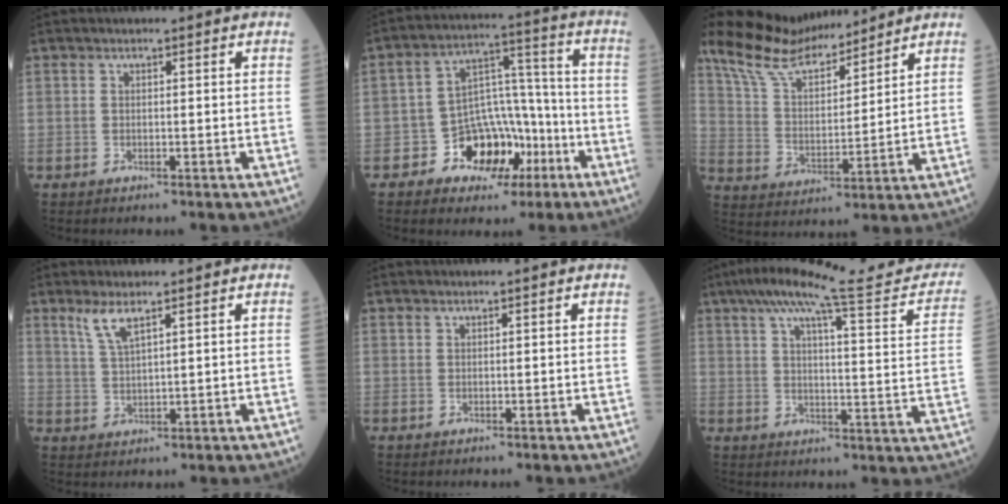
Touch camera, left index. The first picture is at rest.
{"total": 10.5, "force": [-5.0, 7.5, 5.3], "torque": [-0.083, 0.036, -0.071]}
{"total": 13.5, "force": [11.9, 3.2, 5.6], "torque": [-0.116, 0.021, 0.226]}
{"total": 3.5, "force": [2.5, 0.3, 2.5], "torque": [-0.062, 0.001, 0.057]}
{"total": 0.9, "force": [0.9, -0.2, 0.3], "torque": [-0.009, 0.005, 0.020]}
{"total": 22.6, "force": [19.3, 2.1, 11.6], "torque": [-0.163, -0.002, 0.243]}